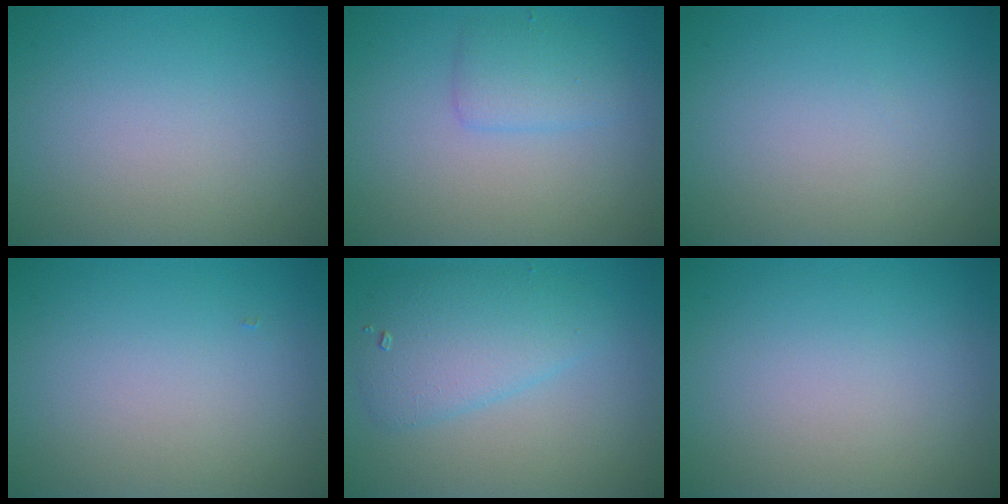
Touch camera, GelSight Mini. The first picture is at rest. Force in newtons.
{"total": 2.1, "press": 2.1, "slide": 0.2}
{"total": 0.0}
{"total": 0.0}
{"total": 4.1, "press": 4.1, "slide": 0.2}
{"total": 0.0}